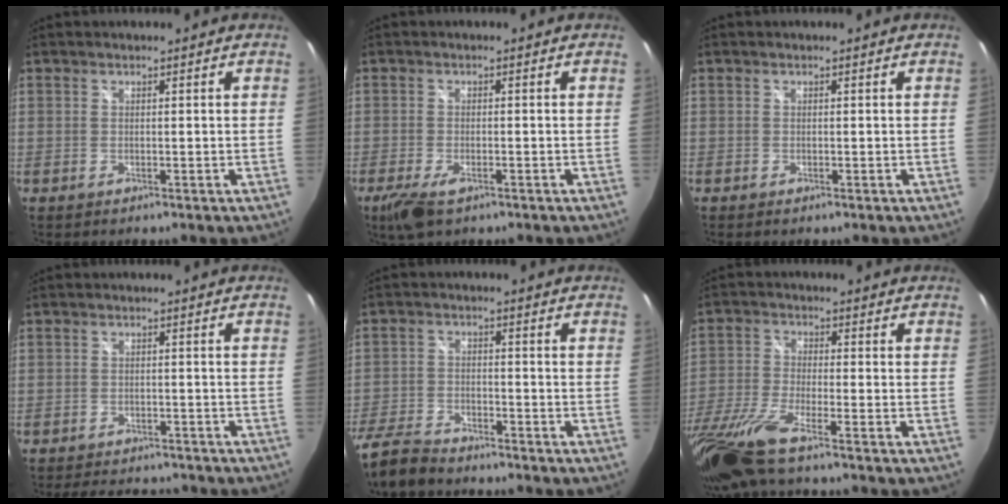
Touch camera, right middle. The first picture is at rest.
{"total": 5.6, "force": [-3.5, 2.1, 3.9], "torque": [-0.094, -0.020, -0.064]}
{"total": 0.0}
{"total": 8.0, "force": [-7.0, 3.0, 2.6], "torque": [-0.061, 0.006, -0.095]}
{"total": 9.5, "force": [-8.0, 3.2, 3.8], "torque": [-0.106, -0.016, -0.152]}
{"total": 12.2, "force": [-9.2, 0.5, 8.0], "torque": [-0.182, -0.043, -0.180]}